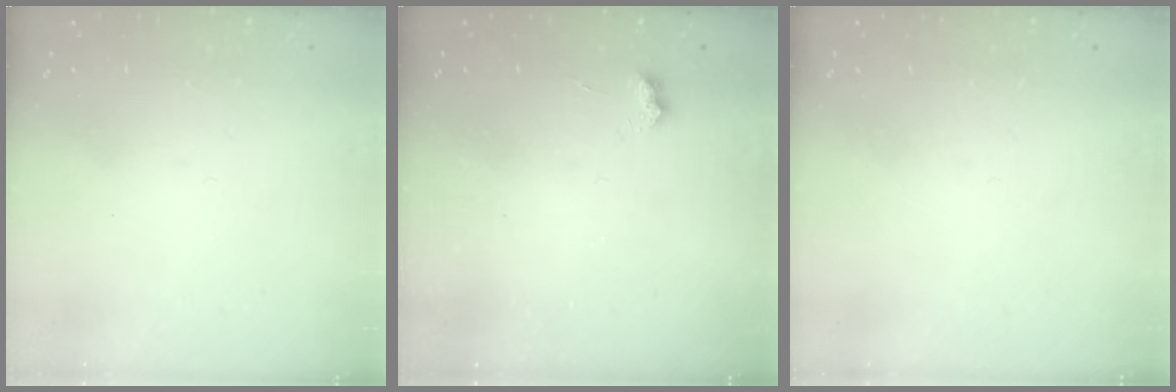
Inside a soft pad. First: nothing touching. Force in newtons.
{"total": 3.5, "press": 3.4, "slide": 0.6}
{"total": 0.0}